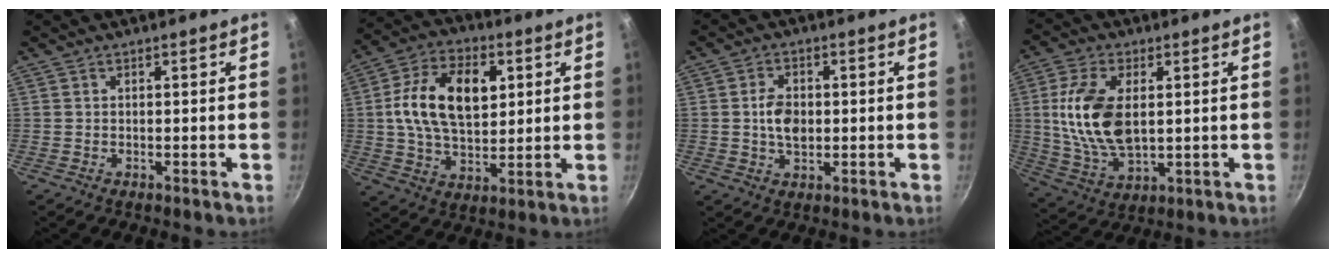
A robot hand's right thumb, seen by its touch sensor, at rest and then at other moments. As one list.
[{"total": 16.4, "force": [3.4, 10.2, 12.4], "torque": [-0.196, 0.003, 0.050]}, {"total": 5.5, "force": [0.0, 3.6, 4.2], "torque": [-0.059, 0.003, -0.002]}, {"total": 14.6, "force": [1.9, 8.0, 12.0], "torque": [-0.227, -0.009, 0.043]}]